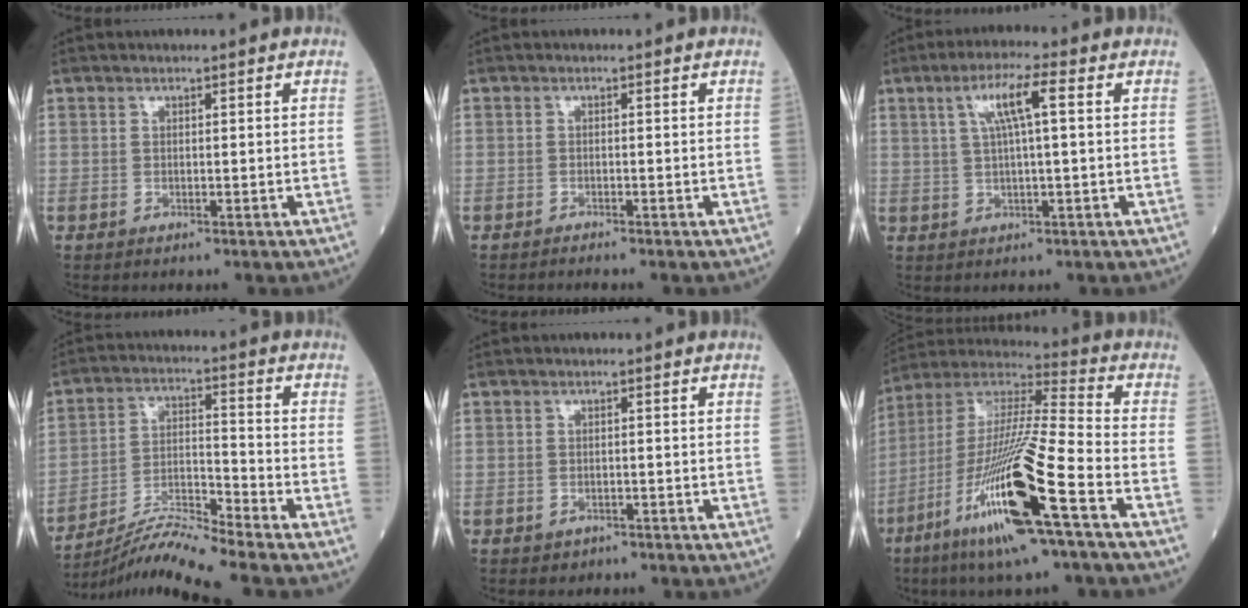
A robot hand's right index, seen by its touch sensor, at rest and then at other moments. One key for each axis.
{"total": 1.3, "fx": -1.2, "fy": -0.3, "fz": 0.4, "tx": -0.005, "ty": 0.003, "tz": -0.017}
{"total": 6.2, "fx": 1.8, "fy": 0.4, "fz": 6.0, "tx": -0.112, "ty": 0.015, "tz": 0.034}
{"total": 9.5, "fx": -8.6, "fy": -2.6, "fz": 2.9, "tx": -0.058, "ty": -0.002, "tz": -0.158}
{"total": 1.3, "fx": -0.8, "fy": 1.0, "fz": 0.2, "tx": -0.002, "ty": 0.003, "tz": -0.008}
{"total": 20.9, "fx": -9.0, "fy": 0.3, "fz": 18.8, "tx": -0.397, "ty": -0.041, "tz": -0.176}